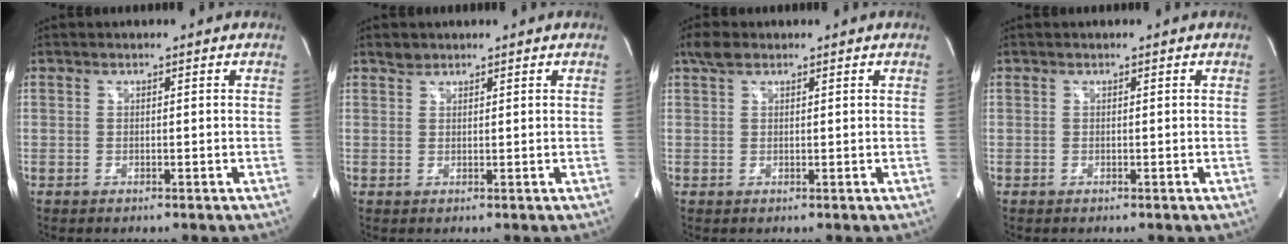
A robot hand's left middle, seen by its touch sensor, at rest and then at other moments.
{"total": 1.2, "force": [1.1, 0.5, 0.1], "torque": [-0.002, 0.004, 0.020]}
{"total": 2.3, "force": [1.7, 1.0, 1.1], "torque": [-0.027, 0.015, 0.034]}
{"total": 0.0}